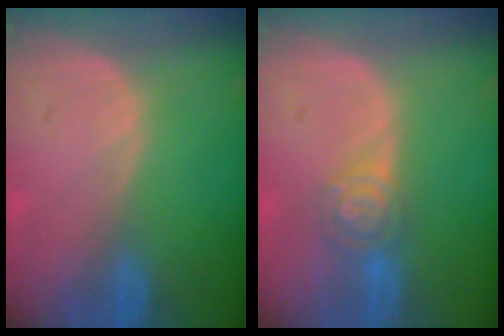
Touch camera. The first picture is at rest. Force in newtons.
{"total": 4.9, "press": 4.3, "slide": 2.5}